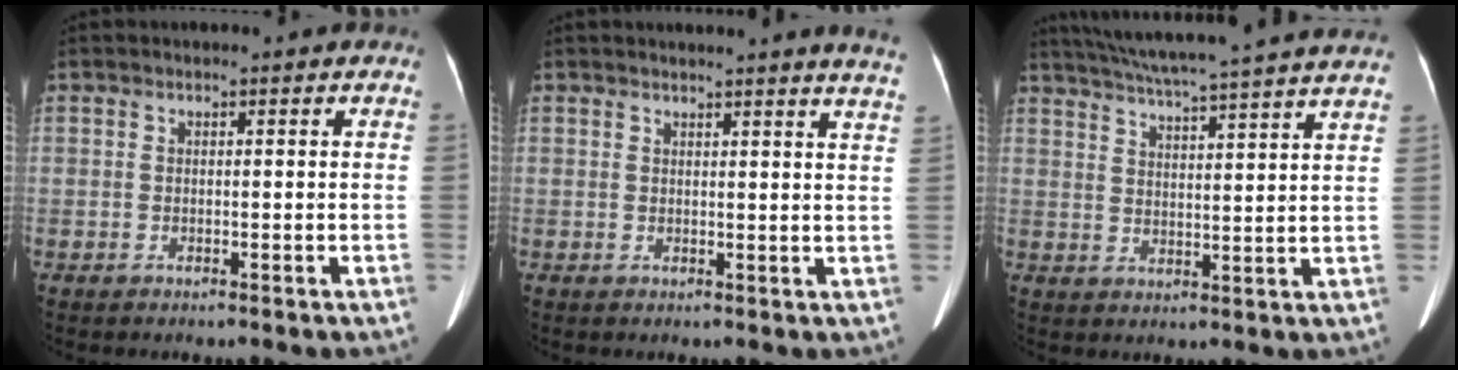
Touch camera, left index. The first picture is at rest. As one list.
[{"total": 8.2, "force": [7.7, -1.0, 2.8], "torque": [-0.028, -0.037, 0.063]}, {"total": 23.2, "force": [20.7, -0.7, 10.4], "torque": [-0.178, -0.006, 0.273]}]